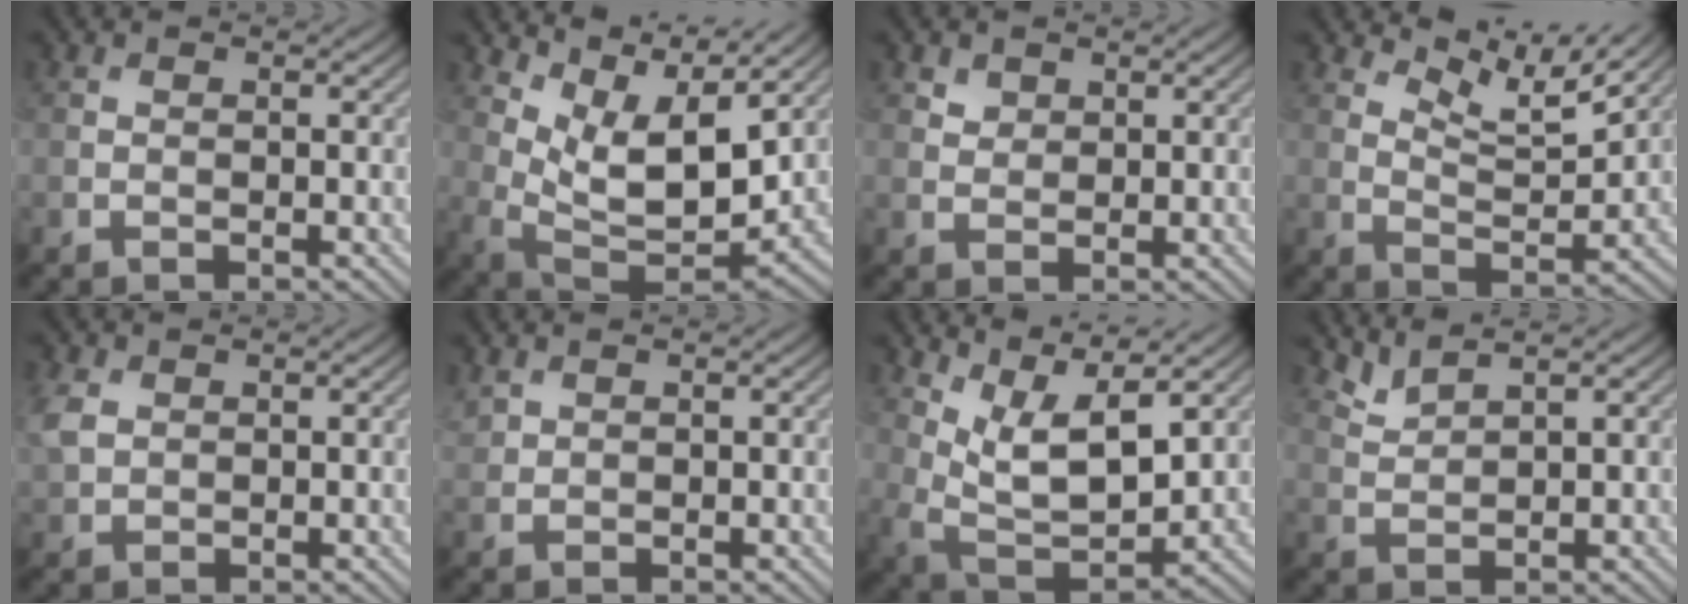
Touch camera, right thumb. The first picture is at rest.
{"total": 10.5, "force": [6.1, 4.2, 7.5], "torque": [-0.175, -0.002, 0.117]}
{"total": 1.6, "force": [1.1, 1.1, 0.4], "torque": [-0.011, -0.003, 0.021]}
{"total": 6.6, "force": [5.3, 1.6, 3.7], "torque": [-0.081, -0.003, 0.096]}
{"total": 3.4, "force": [0.9, 2.6, 2.0], "torque": [-0.067, 0.006, 0.018]}
{"total": 1.3, "force": [1.0, 0.7, 0.4], "torque": [-0.016, 0.003, 0.027]}
{"total": 9.0, "force": [4.7, 3.7, 6.8], "torque": [-0.157, -0.003, 0.092]}
{"total": 2.5, "force": [2.3, 0.2, 0.9], "torque": [-0.029, 0.000, 0.058]}